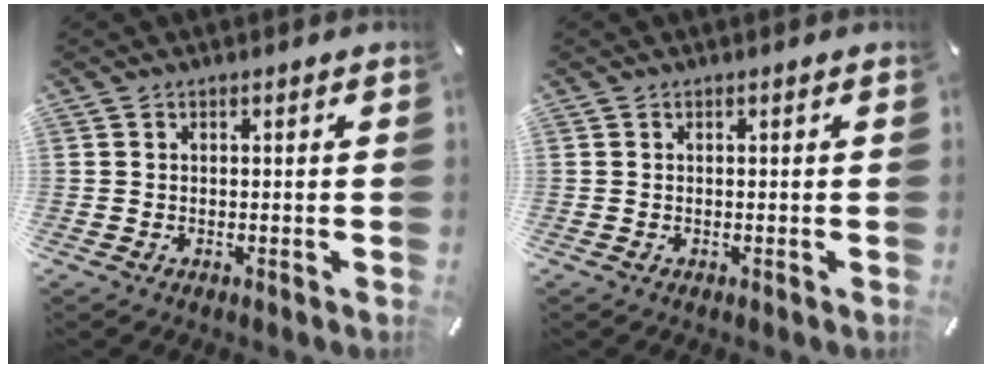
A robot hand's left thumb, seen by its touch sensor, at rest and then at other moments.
{"total": 0.0}